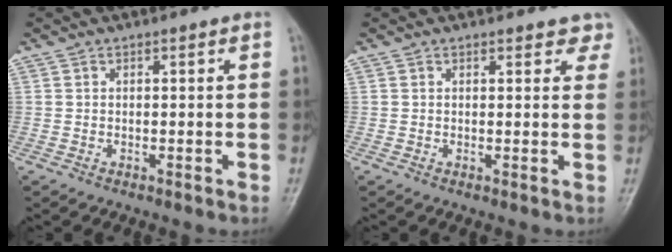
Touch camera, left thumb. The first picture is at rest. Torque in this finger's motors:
{"motor_torque": [0.01, 0.04, -0.16, -0.28, 0.03]}